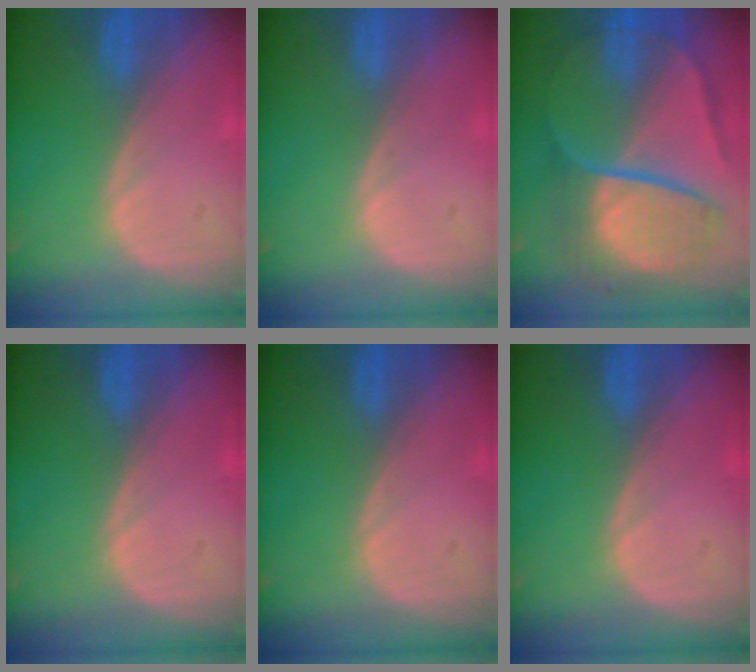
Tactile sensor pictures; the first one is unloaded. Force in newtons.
{"total": 0.0}
{"total": 10.4, "press": 10.3, "slide": 1.1}
{"total": 0.0}
{"total": 0.0}
{"total": 0.0}